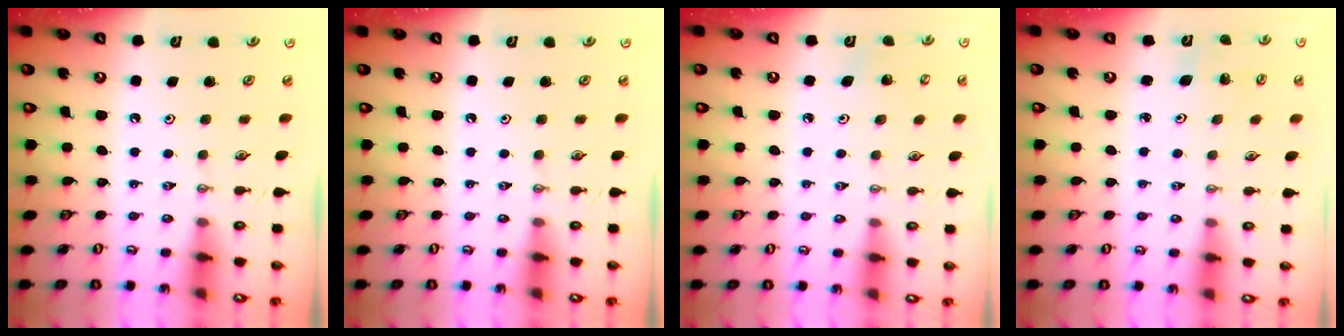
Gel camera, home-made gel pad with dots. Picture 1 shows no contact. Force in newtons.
{"total": 0.0}
{"total": 4.5, "press": 4.3, "slide": 1.2}
{"total": 1.9, "press": 1.9, "slide": 0.0}